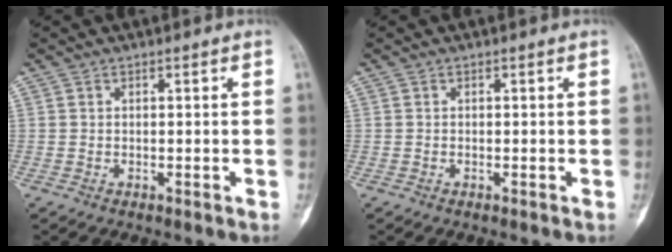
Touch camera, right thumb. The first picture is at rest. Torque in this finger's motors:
{"motor_torque": [-0.92, -0.06, -0.12, 0.14, -0.02]}